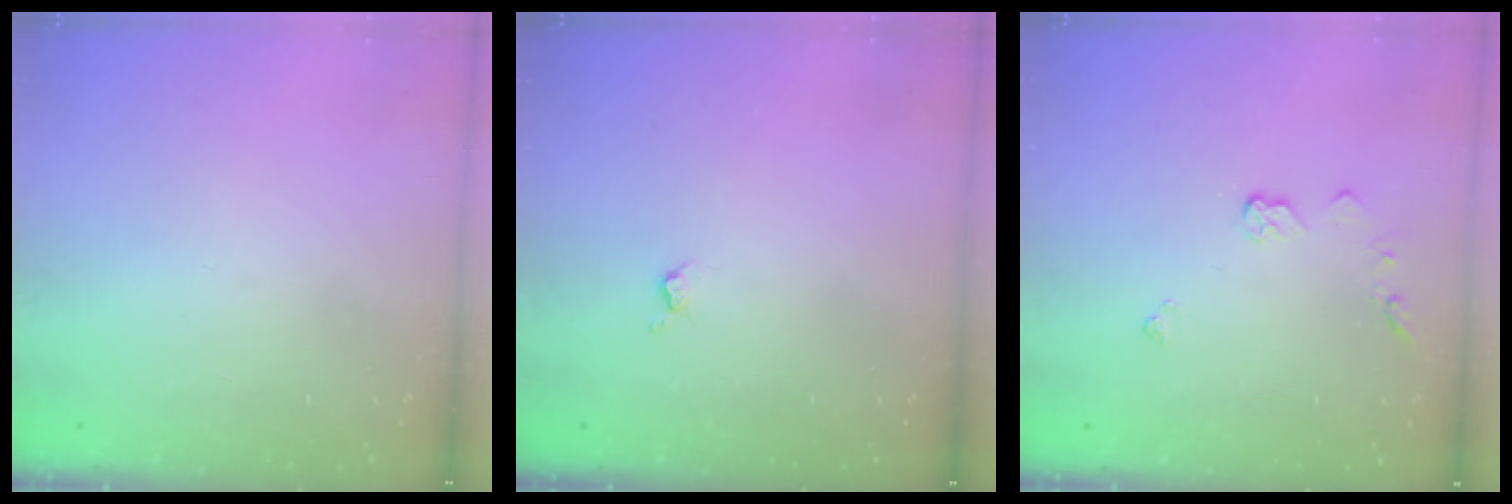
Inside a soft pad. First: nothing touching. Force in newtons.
{"total": 3.1, "press": 3.0, "slide": 0.6}
{"total": 4.2, "press": 4.2, "slide": 0.5}